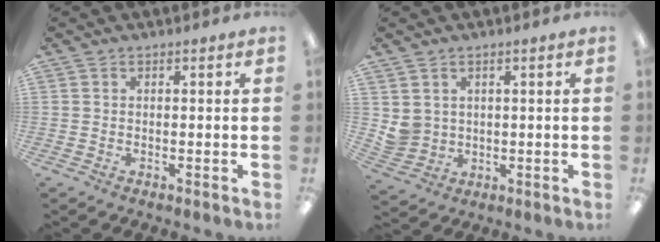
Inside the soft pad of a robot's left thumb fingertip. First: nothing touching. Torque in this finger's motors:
{"motor_torque": [-0.16, 0.17, -0.04, -0.13, 0.00]}